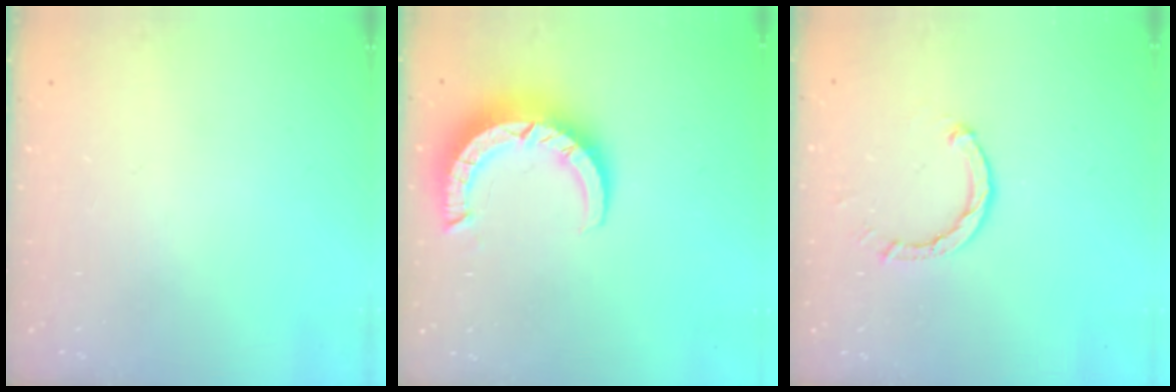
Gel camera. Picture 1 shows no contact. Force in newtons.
{"total": 8.9, "press": 8.8, "slide": 1.1}
{"total": 2.6, "press": 2.6, "slide": 0.3}